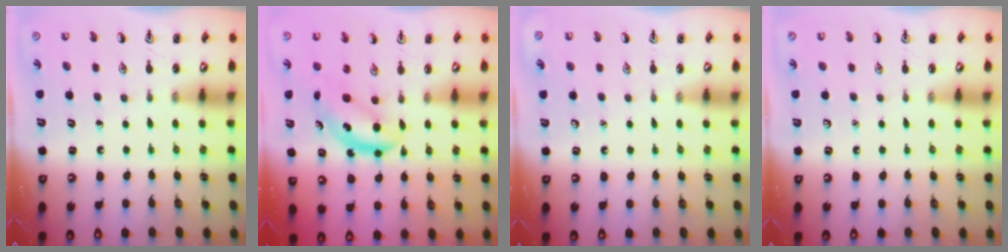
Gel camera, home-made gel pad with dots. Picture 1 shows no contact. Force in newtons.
{"total": 5.6, "press": 5.6, "slide": 0.5}
{"total": 0.0}
{"total": 0.0}